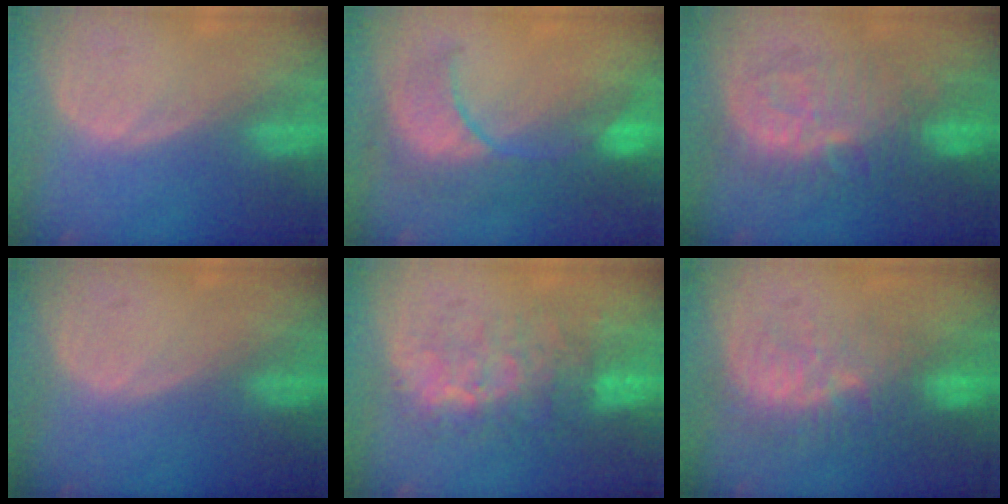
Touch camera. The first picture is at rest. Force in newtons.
{"total": 9.5, "press": 9.1, "slide": 2.7}
{"total": 9.4, "press": 9.3, "slide": 1.4}
{"total": 0.0}
{"total": 9.7, "press": 8.4, "slide": 4.8}
{"total": 9.4, "press": 8.8, "slide": 3.4}